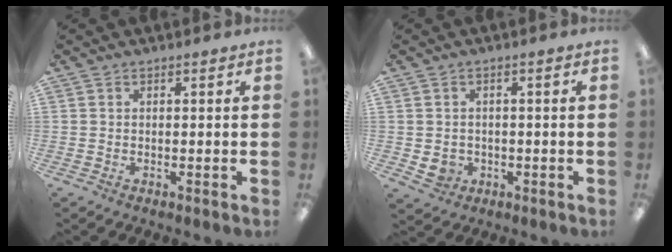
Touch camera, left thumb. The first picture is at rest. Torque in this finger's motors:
{"motor_torque": [-0.16, 0.18, -0.18, -0.05, 0.00]}